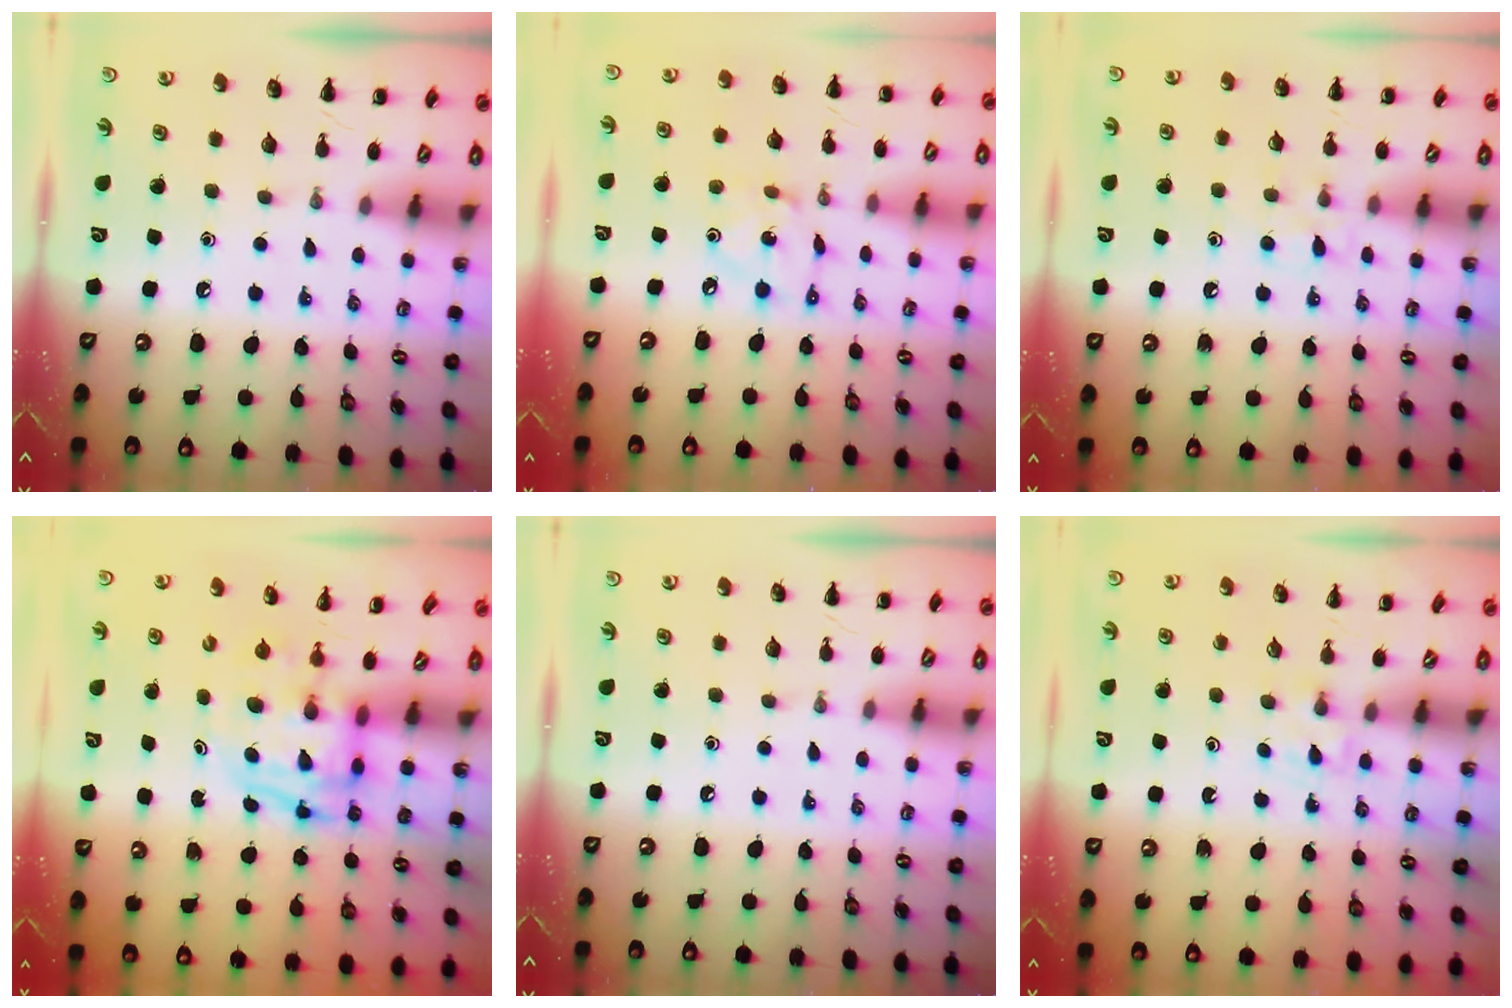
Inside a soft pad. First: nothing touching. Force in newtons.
{"total": 2.3, "press": 2.3, "slide": 0.1}
{"total": 5.8, "press": 5.6, "slide": 1.7}
{"total": 3.8, "press": 3.7, "slide": 0.5}
{"total": 0.0}
{"total": 2.2, "press": 2.0, "slide": 0.9}